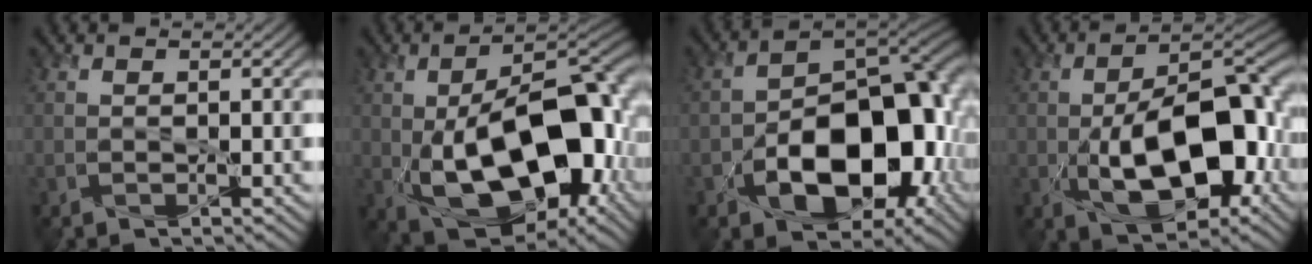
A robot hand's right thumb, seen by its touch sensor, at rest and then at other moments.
{"total": 18.6, "force": [-3.0, 10.3, 15.1], "torque": [-0.235, -0.006, -0.049]}
{"total": 15.9, "force": [-4.7, 10.0, 11.4], "torque": [-0.149, -0.028, -0.080]}
{"total": 14.9, "force": [-3.0, 7.7, 12.3], "torque": [-0.186, -0.010, -0.050]}